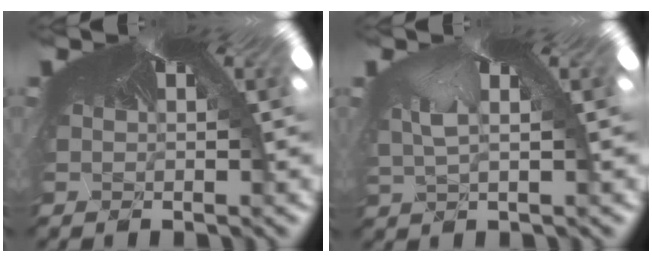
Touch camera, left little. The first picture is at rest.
{"total": 1.5, "force": [-1.3, 0.4, 0.6], "torque": [-0.036, -0.026, 0.019]}